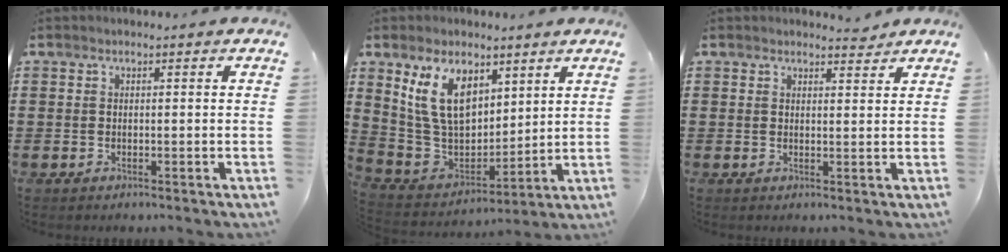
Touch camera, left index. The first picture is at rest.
{"total": 11.6, "force": [5.8, 7.2, 6.9], "torque": [-0.164, -0.001, 0.112]}
{"total": 2.4, "force": [2.3, 0.3, 0.4], "torque": [-0.007, -0.006, 0.042]}